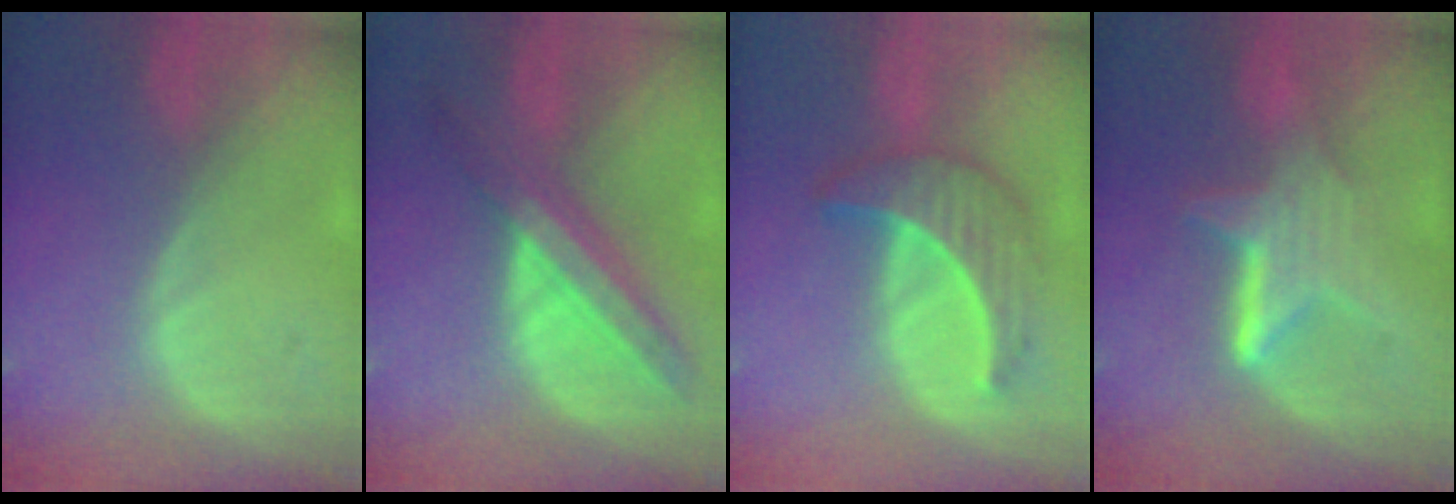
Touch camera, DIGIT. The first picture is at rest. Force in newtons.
{"total": 8.2, "press": 7.3, "slide": 3.7}
{"total": 7.0, "press": 6.2, "slide": 3.1}
{"total": 6.5, "press": 5.9, "slide": 2.8}